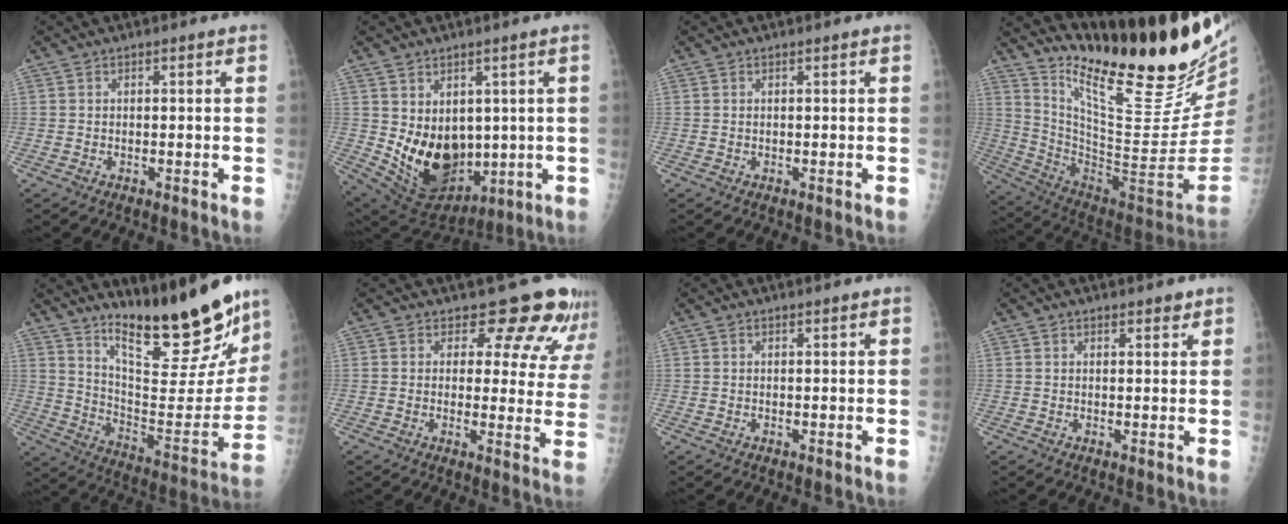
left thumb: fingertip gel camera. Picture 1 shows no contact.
{"total": 14.4, "force": [0.3, 10.4, 10.0], "torque": [-0.124, -0.030, 0.044]}
{"total": 0.0}
{"total": 30.0, "force": [22.9, 5.0, 18.7], "torque": [-0.265, -0.167, 0.356]}
{"total": 23.6, "force": [18.0, 5.1, 14.5], "torque": [-0.179, -0.126, 0.285]}
{"total": 12.2, "force": [11.0, 4.9, 2.0], "torque": [0.026, -0.081, 0.100]}
{"total": 0.5, "force": [0.5, 0.1, 0.2], "torque": [-0.006, -0.004, 0.009]}
{"total": 2.1, "force": [1.7, 0.8, 0.9], "torque": [-0.002, -0.009, 0.021]}